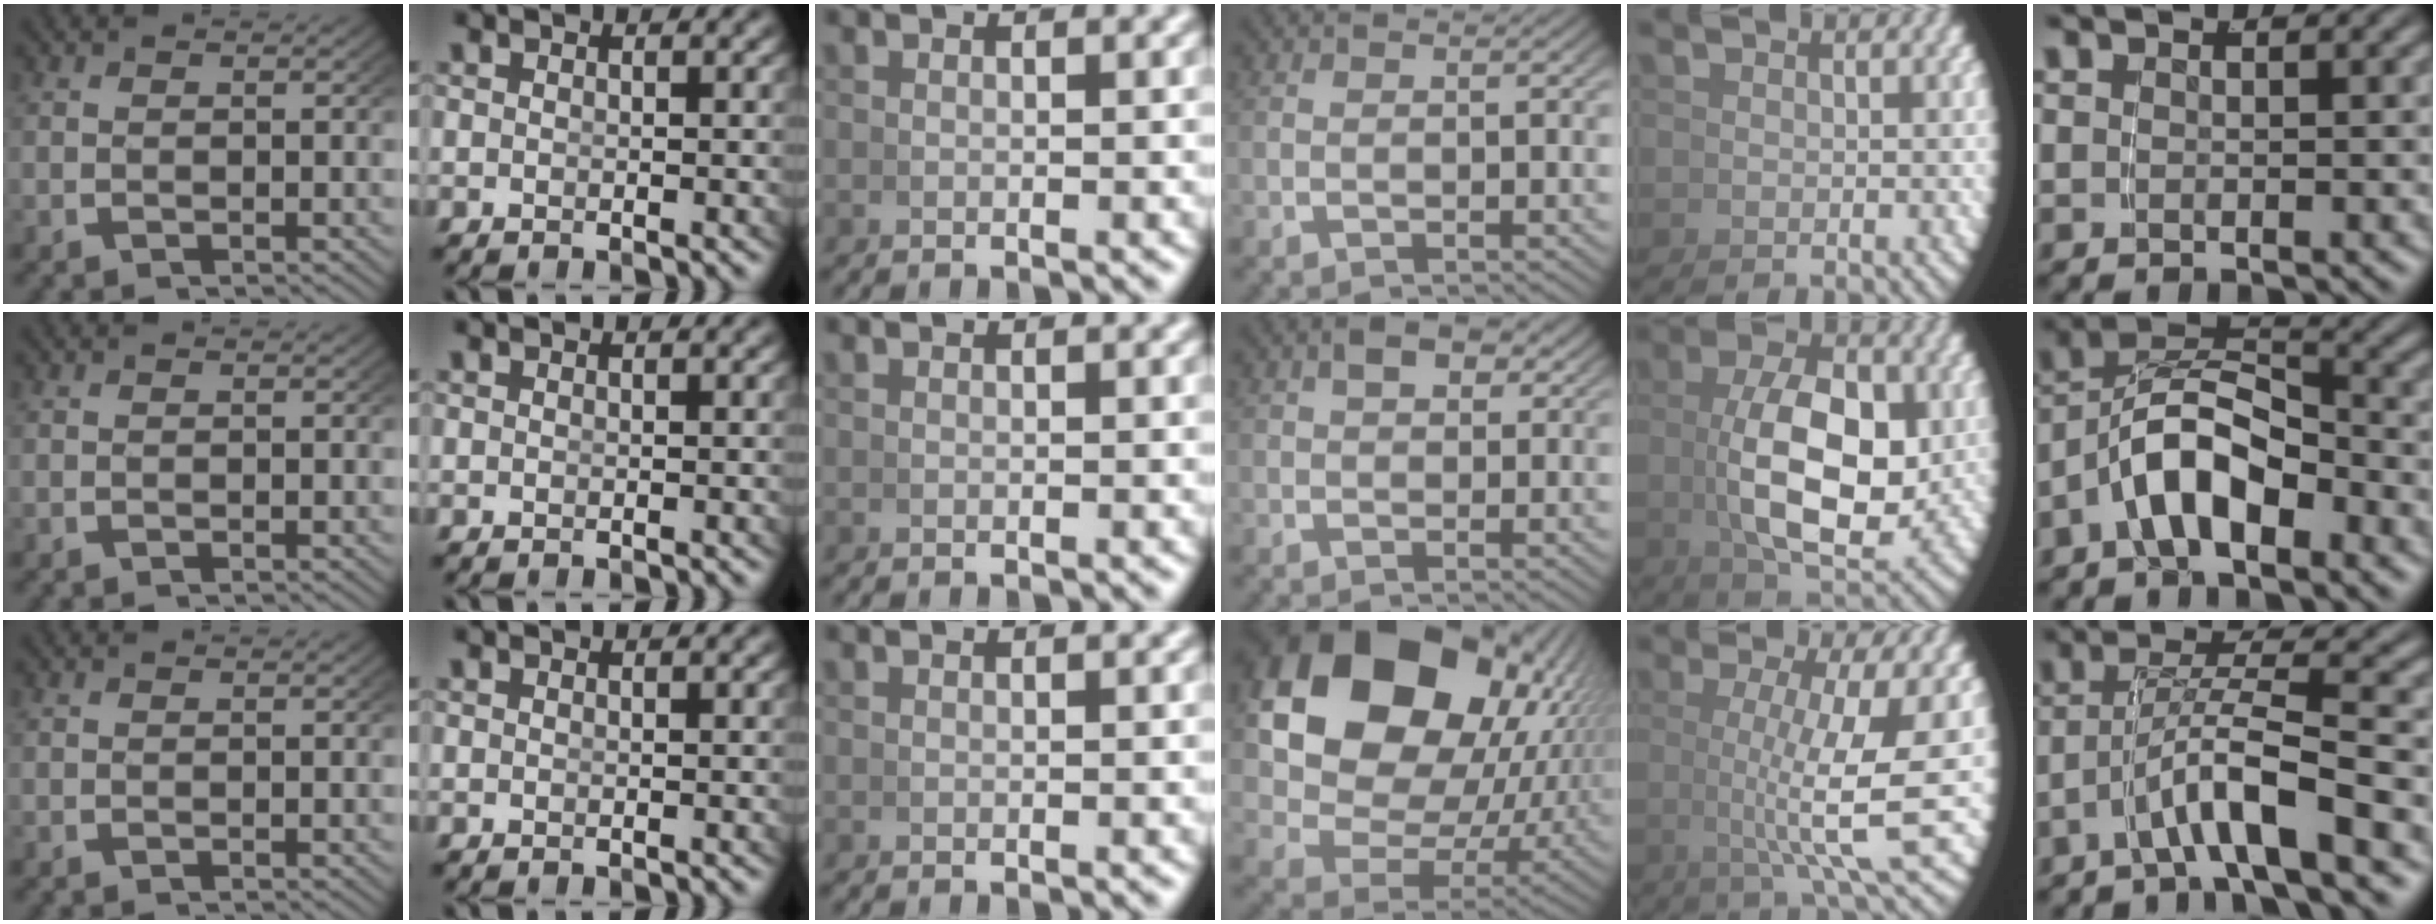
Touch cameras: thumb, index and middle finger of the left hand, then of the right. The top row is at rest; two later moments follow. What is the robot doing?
{"motion": "grasp_and_lifting", "object": "whiteboard"}